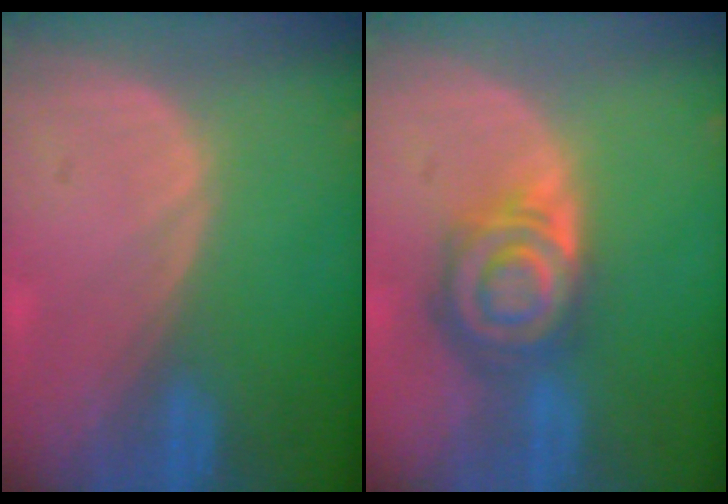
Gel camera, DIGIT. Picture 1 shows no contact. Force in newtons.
{"total": 8.0, "press": 7.1, "slide": 3.7}